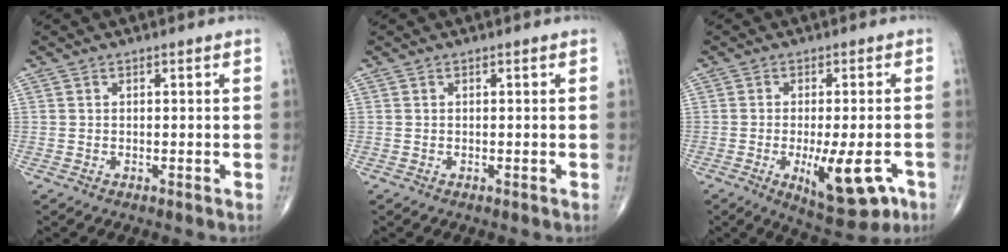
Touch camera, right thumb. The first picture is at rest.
{"total": 0.0}
{"total": 11.8, "force": [-4.2, 4.2, 10.2], "torque": [-0.136, -0.008, -0.053]}